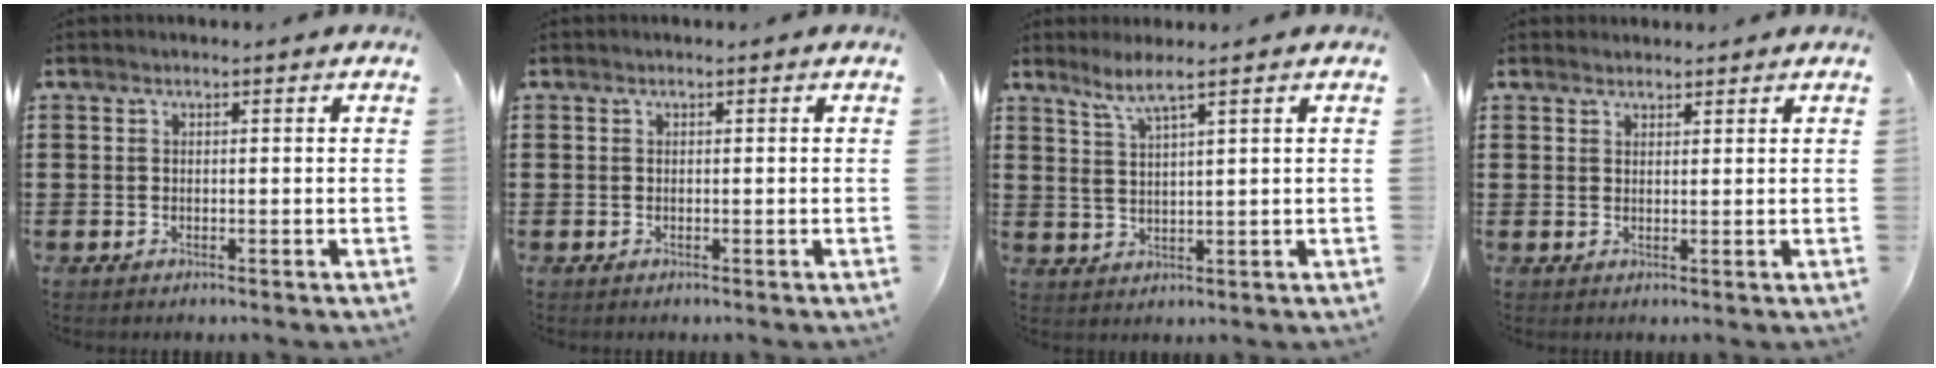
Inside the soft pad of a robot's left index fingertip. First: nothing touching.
{"total": 0.0}
{"total": 3.9, "force": [2.7, -0.2, 2.8], "torque": [-0.062, -0.003, 0.046]}
{"total": 1.5, "force": [1.5, 0.4, 0.1], "torque": [-0.004, 0.002, 0.029]}